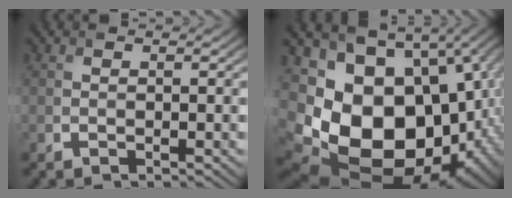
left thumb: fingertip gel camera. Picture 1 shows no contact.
{"total": 21.0, "force": [-4.1, 14.9, 14.2], "torque": [-0.272, -0.045, -0.038]}